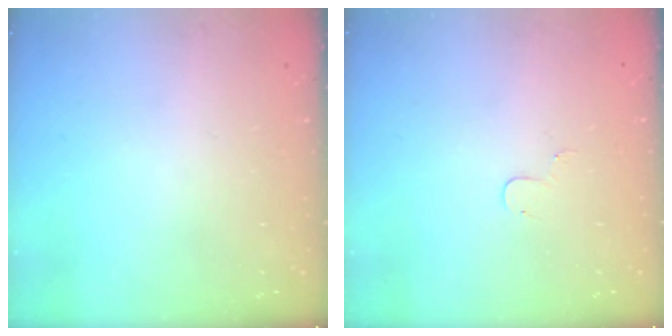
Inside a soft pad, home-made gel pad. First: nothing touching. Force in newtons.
{"total": 3.3, "press": 3.3, "slide": 0.3}